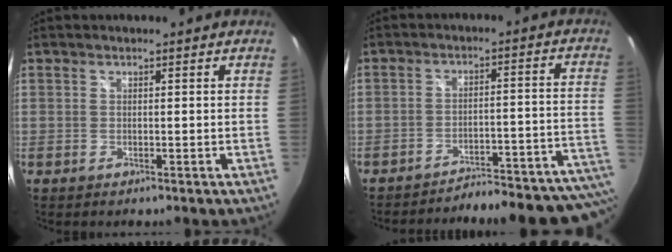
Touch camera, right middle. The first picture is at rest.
{"total": 21.7, "force": [-20.9, 1.3, 5.5], "torque": [-0.034, 0.004, -0.268]}